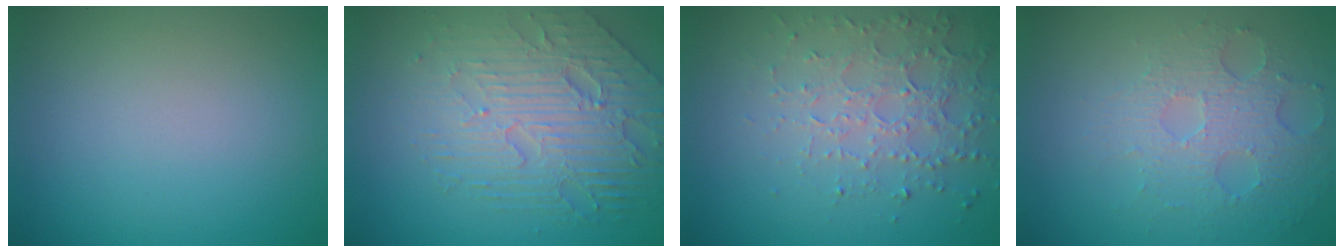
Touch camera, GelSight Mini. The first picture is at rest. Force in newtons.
{"total": 6.7, "press": 4.9, "slide": 4.5}
{"total": 4.5, "press": 3.3, "slide": 3.1}
{"total": 4.0, "press": 3.2, "slide": 2.5}